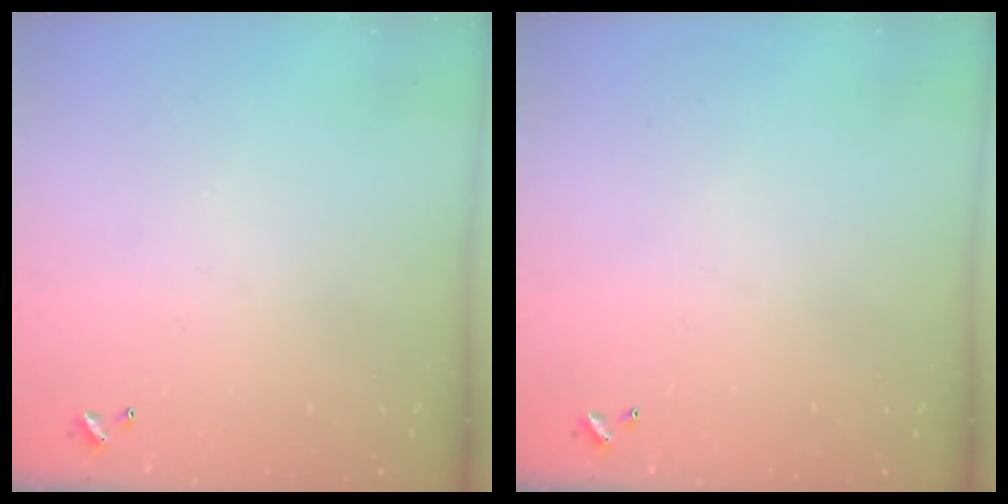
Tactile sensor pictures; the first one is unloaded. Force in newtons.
{"total": 0.0}